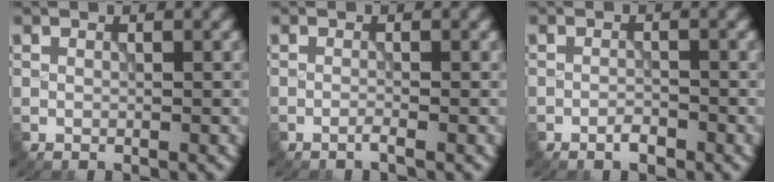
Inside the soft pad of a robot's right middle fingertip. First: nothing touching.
{"total": 0.8, "force": [-0.6, 0.0, 0.5], "torque": [-0.009, 0.003, -0.016]}
{"total": 1.2, "force": [-0.9, 0.4, 0.8], "torque": [-0.014, 0.002, -0.018]}